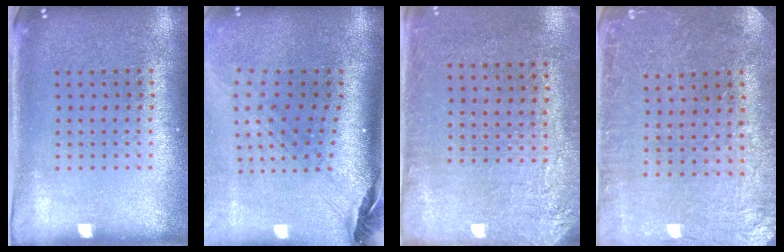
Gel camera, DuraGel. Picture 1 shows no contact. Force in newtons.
{"total": 2.9, "press": 2.2, "slide": 2.0}
{"total": 2.7, "press": 2.3, "slide": 1.4}
{"total": 0.7, "press": 0.7, "slide": 0.2}